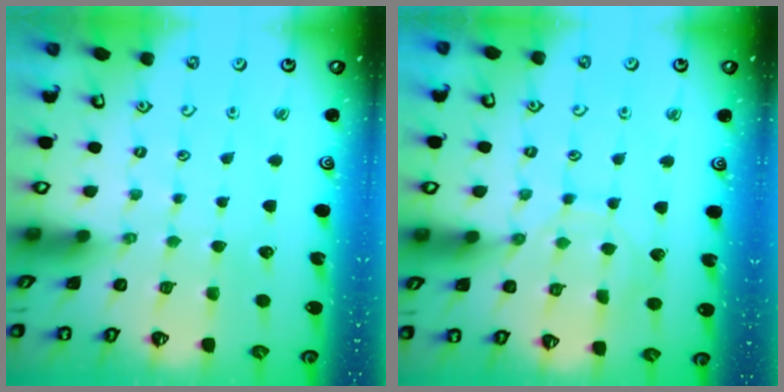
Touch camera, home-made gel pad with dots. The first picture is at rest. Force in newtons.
{"total": 8.9, "press": 8.9, "slide": 0.6}